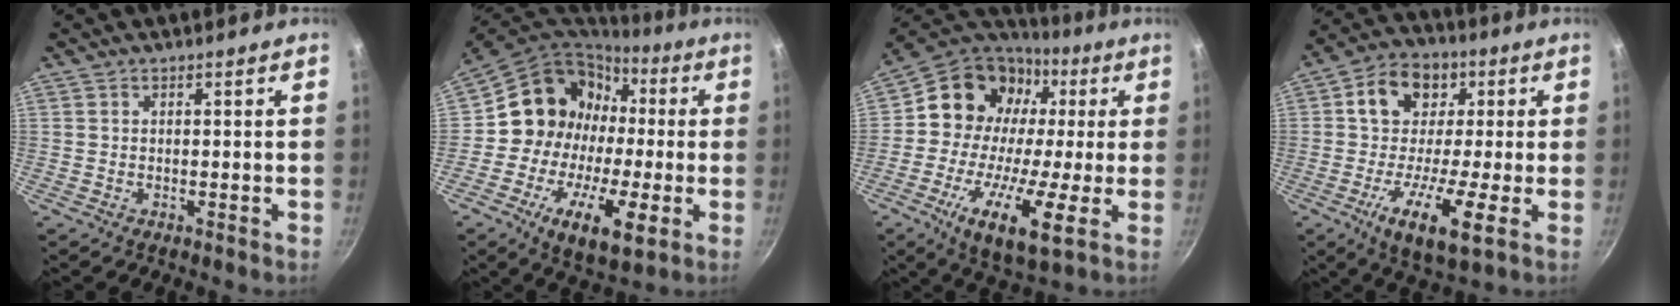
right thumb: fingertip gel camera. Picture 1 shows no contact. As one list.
[{"total": 19.7, "force": [-1.4, 14.8, 12.9], "torque": [-0.187, 0.036, -0.029]}, {"total": 21.9, "force": [0.1, 14.5, 16.3], "torque": [-0.254, 0.024, -0.016]}, {"total": 16.1, "force": [-0.8, 9.8, 12.8], "torque": [-0.185, 0.028, -0.034]}]